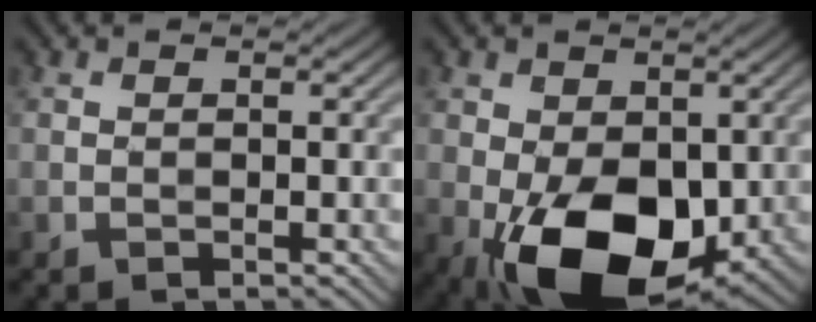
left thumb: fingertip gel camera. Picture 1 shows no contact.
{"total": 13.3, "force": [-3.5, 7.8, 10.2], "torque": [-0.175, -0.028, -0.051]}